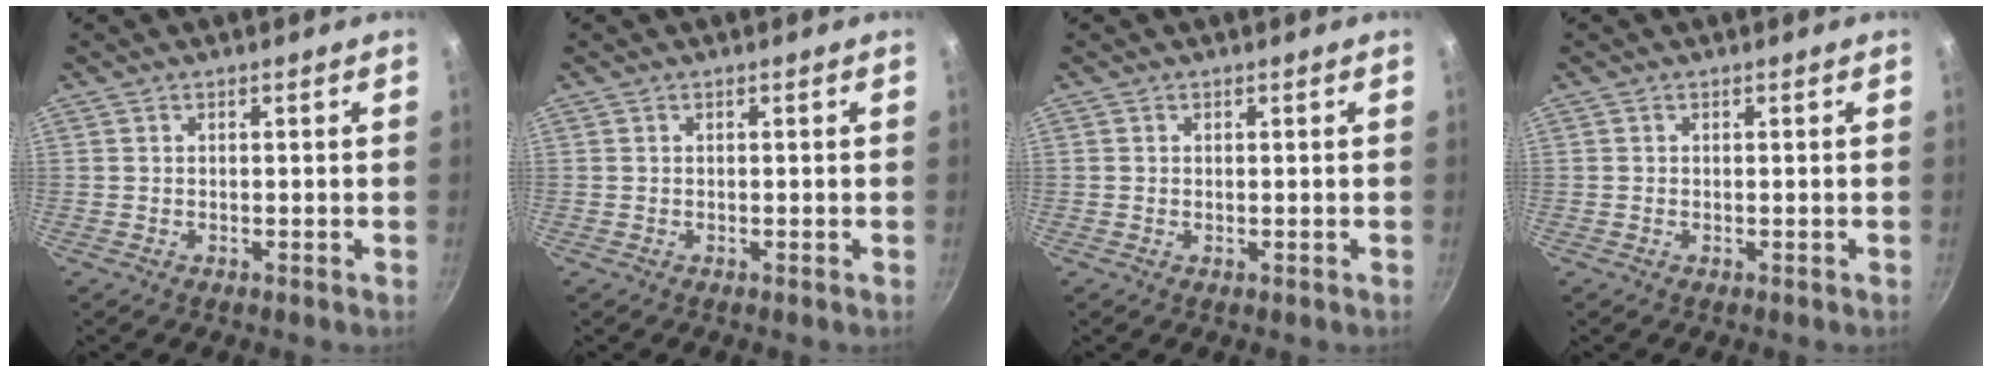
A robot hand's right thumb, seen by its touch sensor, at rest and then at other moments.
{"total": 0.0}
{"total": 0.0}
{"total": 0.0}